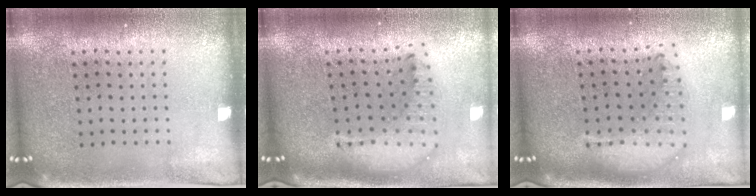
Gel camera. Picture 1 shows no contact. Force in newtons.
{"total": 2.1, "press": 1.6, "slide": 1.3}
{"total": 2.1, "press": 1.6, "slide": 1.3}